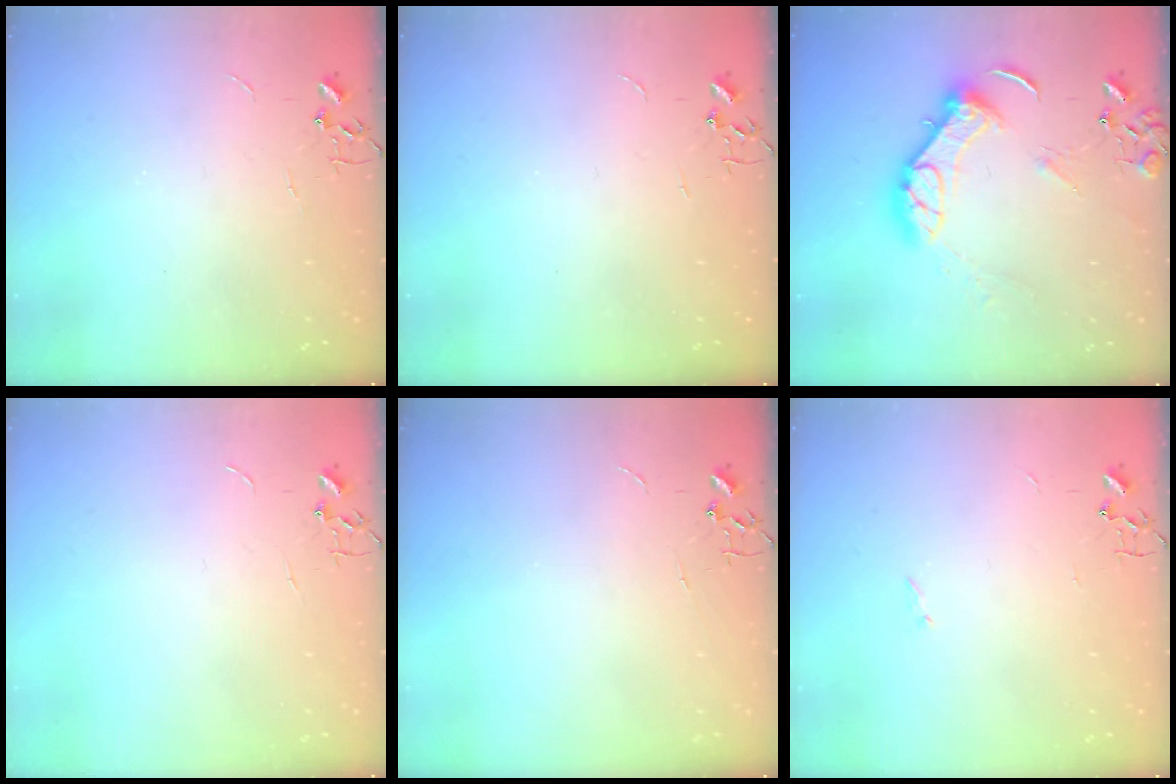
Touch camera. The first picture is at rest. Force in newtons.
{"total": 0.0}
{"total": 12.9, "press": 12.8, "slide": 1.7}
{"total": 0.0}
{"total": 0.0}
{"total": 0.9, "press": 0.9, "slide": 0.2}